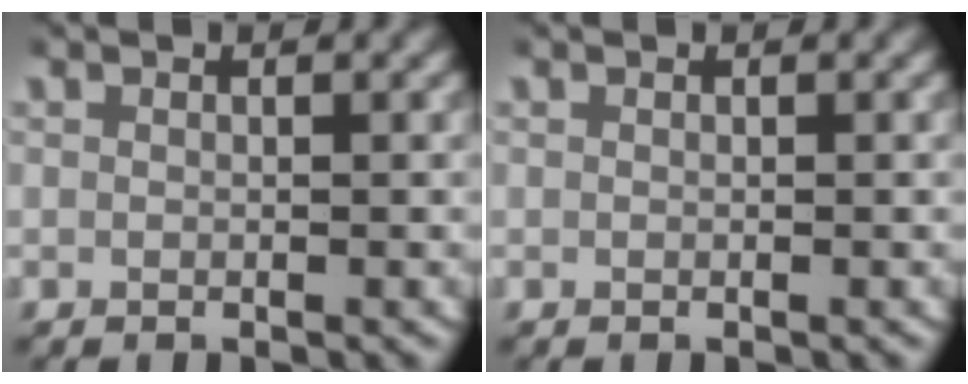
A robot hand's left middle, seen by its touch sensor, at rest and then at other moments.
{"total": 0.0}